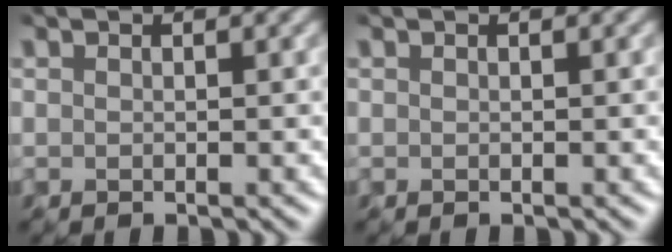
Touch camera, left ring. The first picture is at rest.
{"total": 0.0}